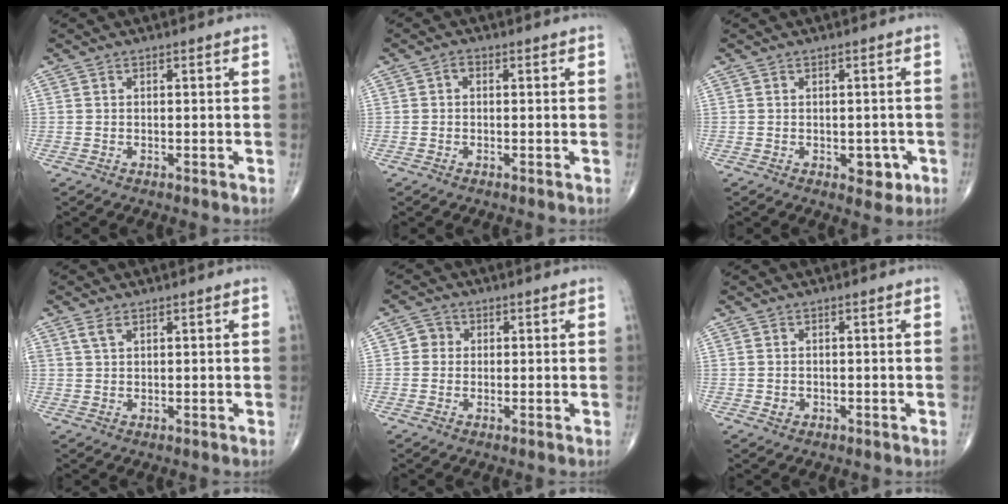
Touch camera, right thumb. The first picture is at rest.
{"total": 1.1, "force": [0.0, 0.7, 0.8], "torque": [-0.005, 0.005, -0.006]}
{"total": 3.8, "force": [-1.3, 2.4, 2.7], "torque": [-0.008, 0.003, -0.011]}
{"total": 1.9, "force": [1.1, 0.9, 1.2], "torque": [-0.028, 0.004, 0.027]}
{"total": 2.7, "force": [0.2, 2.5, 0.8], "torque": [0.004, 0.006, -0.002]}
{"total": 1.1, "force": [-0.3, 0.9, 0.4], "torque": [-0.005, 0.004, -0.002]}